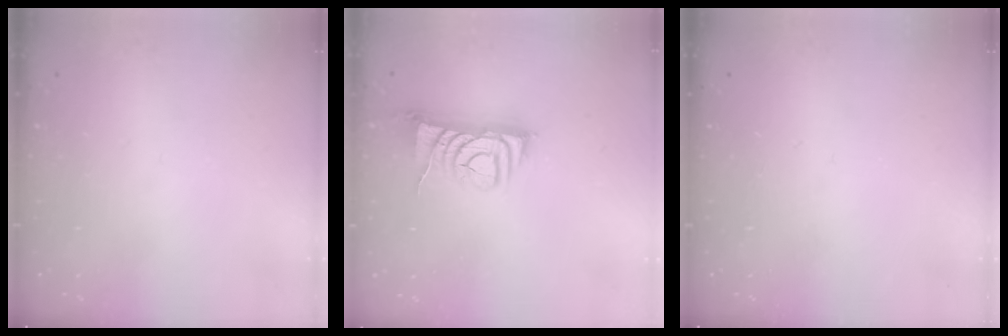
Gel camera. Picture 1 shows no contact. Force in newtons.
{"total": 8.3, "press": 8.2, "slide": 1.0}
{"total": 0.0}